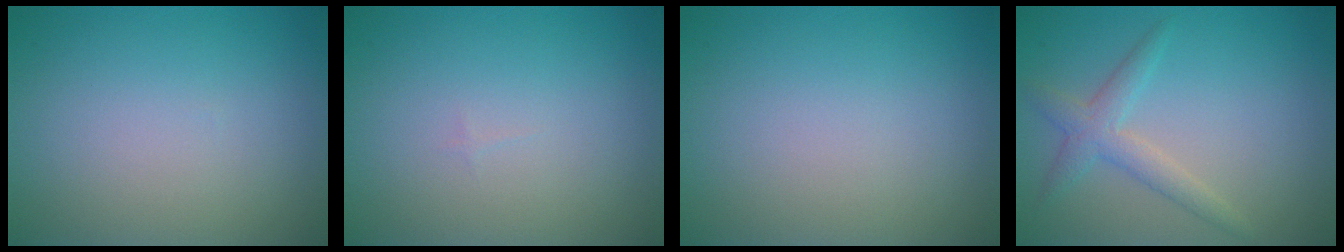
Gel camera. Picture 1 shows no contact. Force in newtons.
{"total": 0.0}
{"total": 0.0}
{"total": 2.5, "press": 2.5, "slide": 0.0}